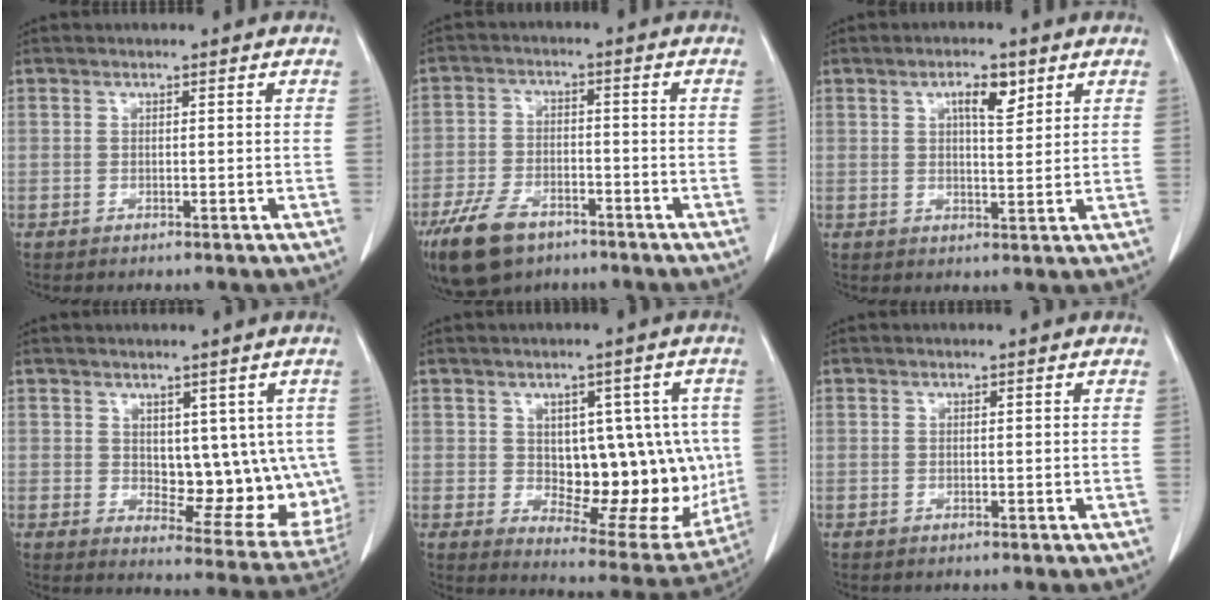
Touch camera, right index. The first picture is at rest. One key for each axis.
{"total": 10.1, "fx": -6.6, "fy": 5.3, "fz": 5.5, "tx": -0.110, "ty": -0.008, "tz": -0.111}
{"total": 4.6, "fx": 2.3, "fy": 1.4, "fz": 3.7, "tx": -0.061, "ty": 0.001, "tz": 0.038}
{"total": 12.6, "fx": 1.6, "fy": 6.7, "fz": 10.5, "tx": -0.122, "ty": -0.007, "tz": 0.038}
{"total": 15.9, "fx": 0.2, "fy": 8.2, "fz": 13.7, "tx": -0.167, "ty": 0.007, "tz": 0.029}
{"total": 0.0}